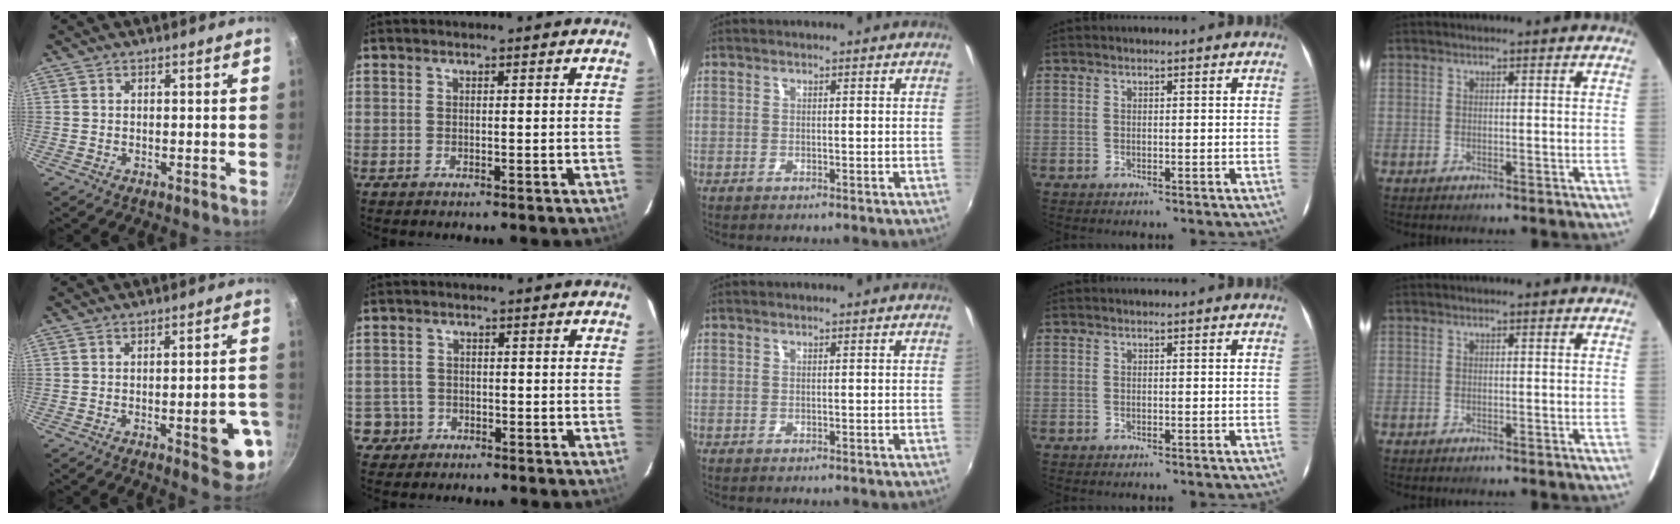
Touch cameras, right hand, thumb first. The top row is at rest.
{"thumb": {"total": 10.0, "force": [-3.3, 3.2, 8.9], "torque": [-0.082, 0.017, -0.038]}, "index": {"total": 3.7, "force": [-1.3, 3.5, -0.1], "torque": [-0.005, 0.019, -0.020]}}